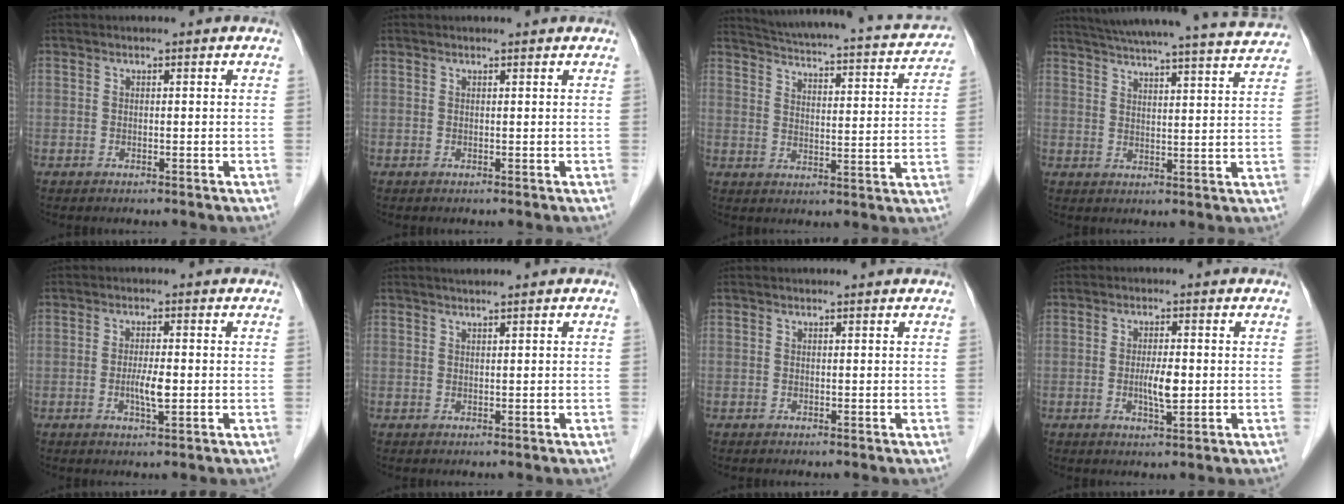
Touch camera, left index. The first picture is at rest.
{"total": 1.8, "force": [1.7, 0.3, 0.3], "torque": [-0.011, 0.013, 0.018]}
{"total": 19.8, "force": [17.8, 3.7, 7.8], "torque": [-0.118, -0.010, 0.219]}
{"total": 23.4, "force": [22.0, 0.6, 8.0], "torque": [-0.129, -0.023, 0.278]}
{"total": 3.1, "force": [-0.5, 0.5, 3.0], "torque": [-0.058, -0.003, -0.009]}
{"total": 1.6, "force": [1.4, -0.1, 0.8], "torque": [-0.011, 0.008, 0.026]}
{"total": 1.5, "force": [1.5, 0.2, 0.3], "torque": [-0.010, 0.013, 0.015]}
{"total": 3.5, "force": [-0.3, 0.7, 3.4], "torque": [-0.064, -0.003, -0.004]}